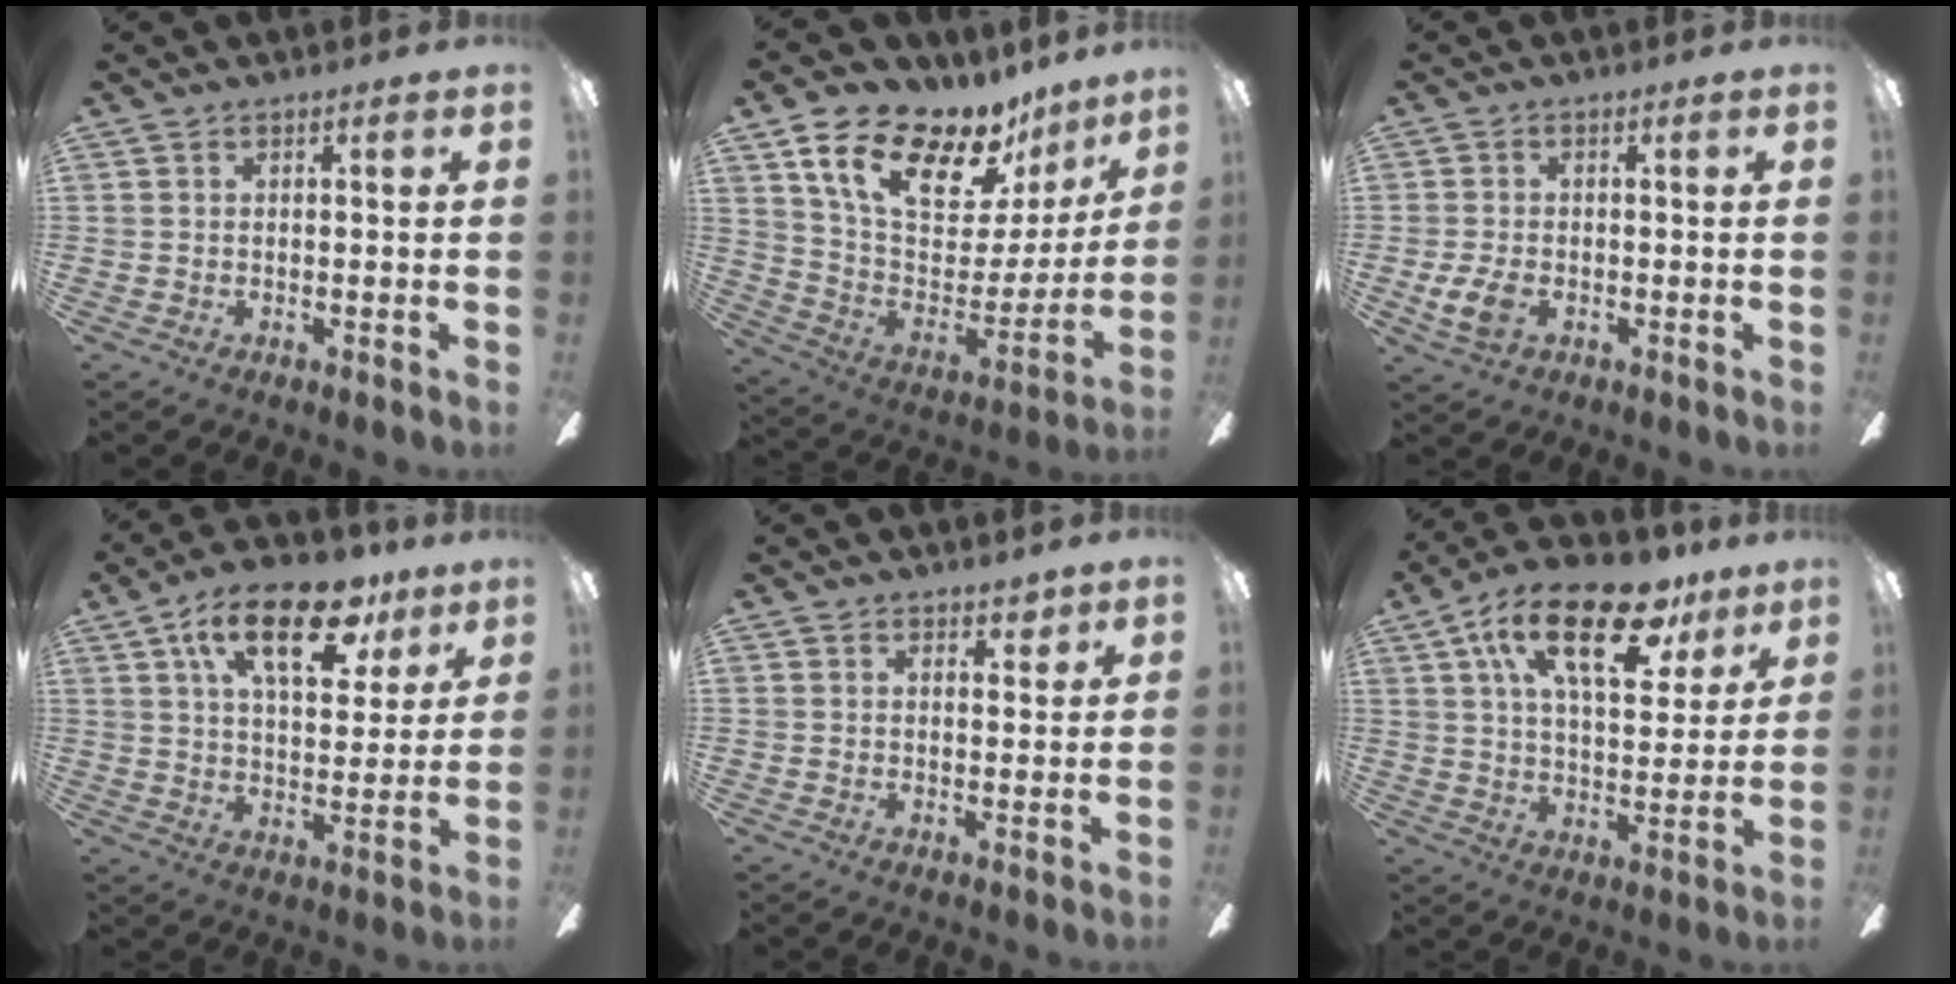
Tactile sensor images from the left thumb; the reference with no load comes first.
{"total": 21.6, "force": [14.7, 10.5, 11.8], "torque": [-0.185, -0.093, 0.259]}
{"total": 5.6, "force": [-1.5, 3.4, 4.2], "torque": [-0.099, -0.001, -0.031]}
{"total": 19.3, "force": [10.1, 9.2, 13.6], "torque": [-0.211, -0.027, 0.166]}
{"total": 3.1, "force": [2.6, 1.5, 0.7], "torque": [0.006, -0.012, 0.045]}
{"total": 21.6, "force": [11.6, 9.8, 15.4], "torque": [-0.247, -0.039, 0.190]}